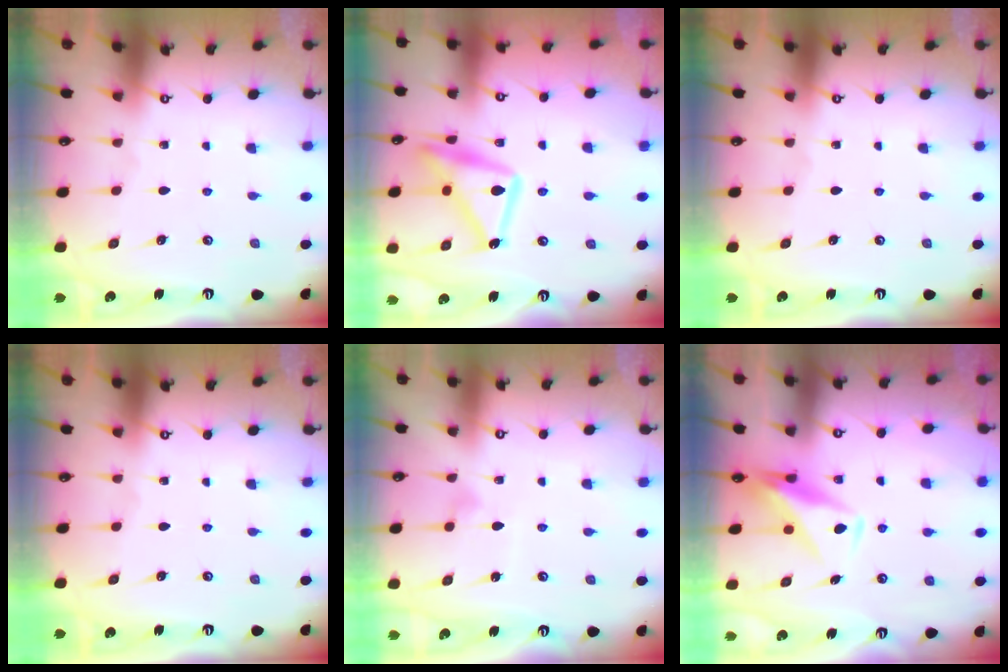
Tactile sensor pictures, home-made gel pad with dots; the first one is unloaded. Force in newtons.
{"total": 16.6, "press": 16.6, "slide": 0.8}
{"total": 0.0}
{"total": 0.0}
{"total": 7.7, "press": 7.7, "slide": 0.4}
{"total": 10.6, "press": 10.5, "slide": 0.8}